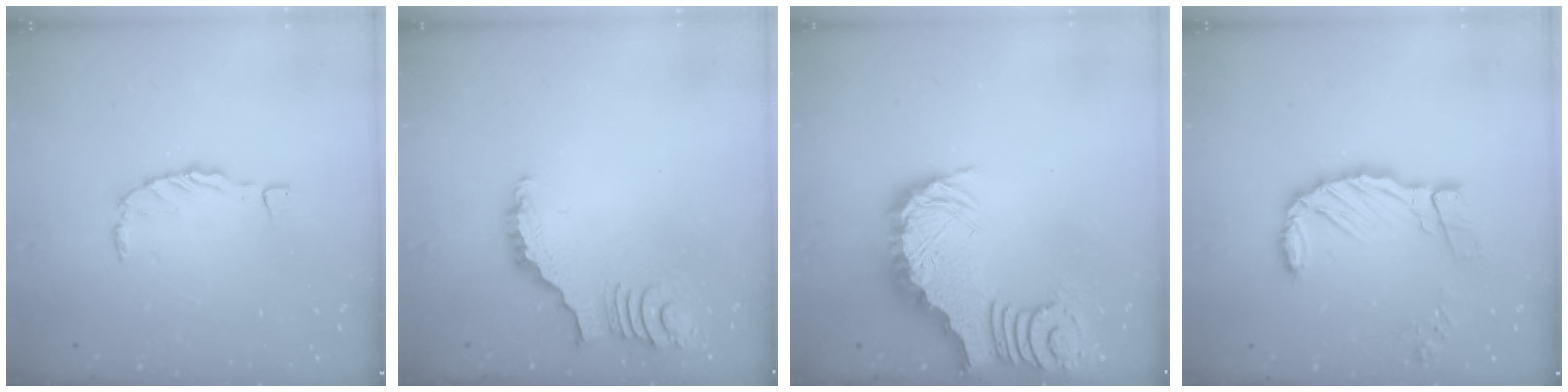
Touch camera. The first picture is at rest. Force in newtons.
{"total": 3.9, "press": 3.8, "slide": 0.7}
{"total": 3.7, "press": 3.6, "slide": 0.7}
{"total": 10.9, "press": 10.9, "slide": 0.8}